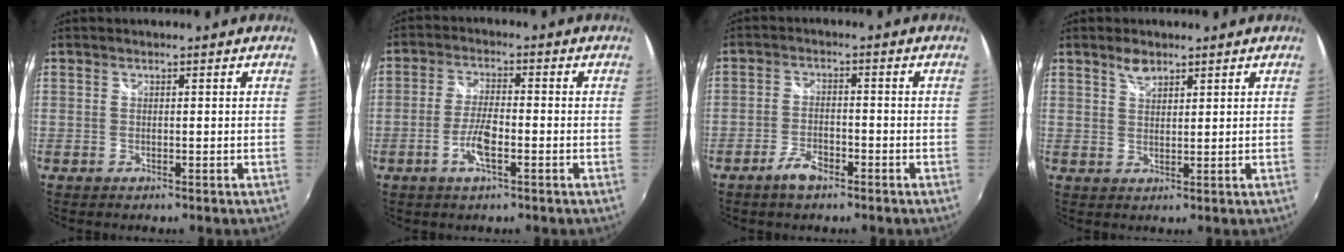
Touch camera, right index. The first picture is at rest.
{"total": 6.2, "force": [-2.5, 1.5, 5.5], "torque": [-0.116, -0.001, -0.049]}
{"total": 4.4, "force": [-3.1, 1.7, 2.5], "torque": [-0.061, -0.001, -0.058]}
{"total": 2.9, "force": [2.2, 1.3, 1.4], "torque": [-0.022, 0.004, 0.039]}